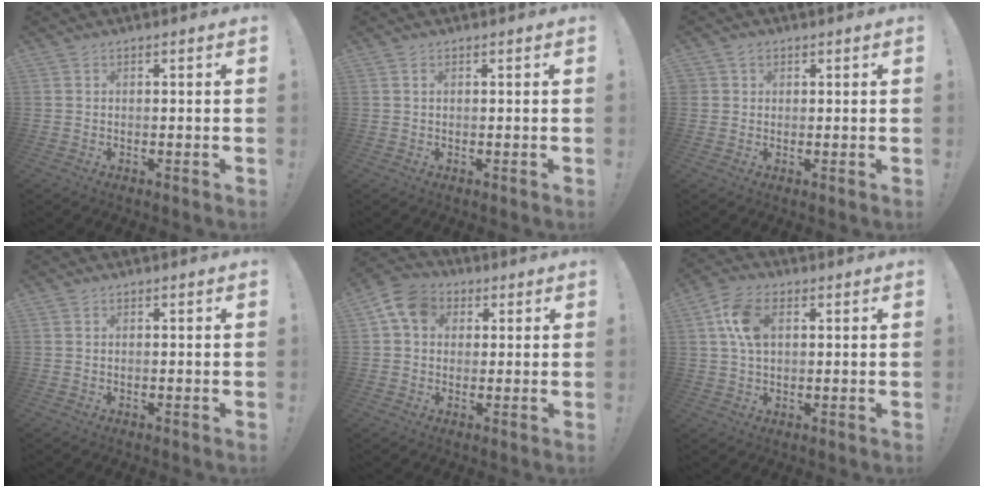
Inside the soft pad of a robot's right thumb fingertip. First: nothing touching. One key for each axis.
{"total": 0.5, "fx": 0.2, "fy": 0.3, "fz": 0.4, "tx": -0.015, "ty": 0.005, "tz": 0.004}
{"total": 2.2, "fx": 1.1, "fy": 1.9, "fz": 0.4, "tx": -0.005, "ty": -0.001, "tz": 0.020}
{"total": 0.0}
{"total": 9.7, "fx": 3.2, "fy": 7.7, "fz": 5.0, "tx": -0.073, "ty": -0.002, "tz": 0.065}
{"total": 10.1, "fx": 2.6, "fy": 6.5, "fz": 7.3, "tx": -0.151, "ty": 0.009, "tz": 0.049}